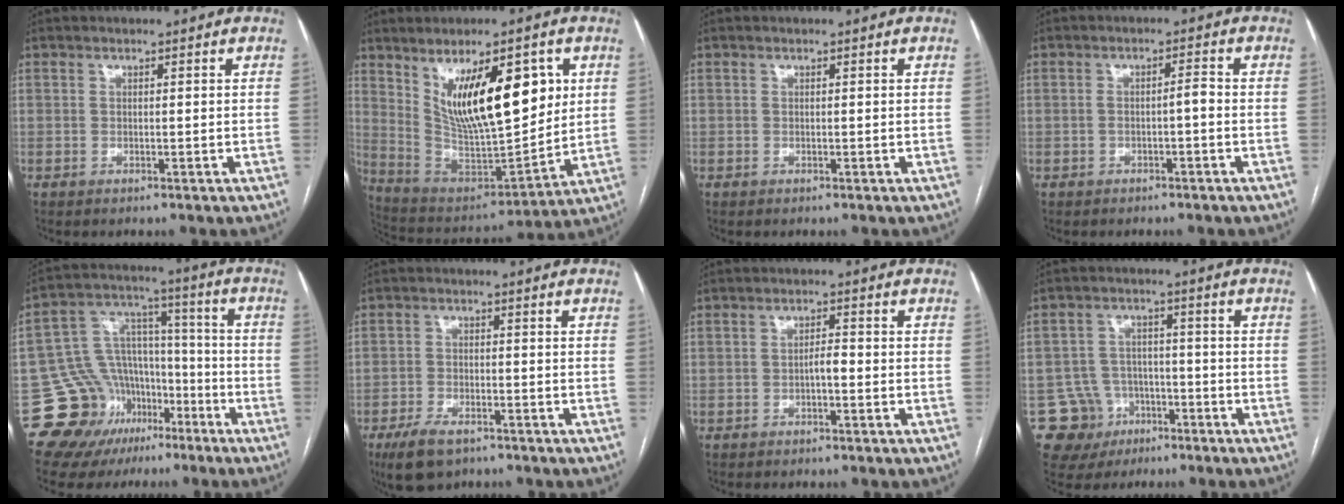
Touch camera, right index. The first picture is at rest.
{"total": 17.8, "force": [6.4, 5.2, 15.7], "torque": [-0.264, -0.001, 0.124]}
{"total": 0.0}
{"total": 2.2, "force": [-0.7, 0.3, 2.0], "torque": [-0.033, 0.009, -0.011]}
{"total": 14.8, "force": [-7.7, 12.0, 3.8], "torque": [-0.056, 0.095, -0.111]}
{"total": 6.1, "force": [-4.3, 2.7, 3.5], "torque": [-0.071, -0.006, -0.073]}
{"total": 1.9, "force": [-0.7, 0.5, 1.7], "torque": [-0.025, 0.004, -0.013]}
{"total": 8.0, "force": [-3.6, 7.1, 0.7], "torque": [-0.011, 0.011, -0.048]}